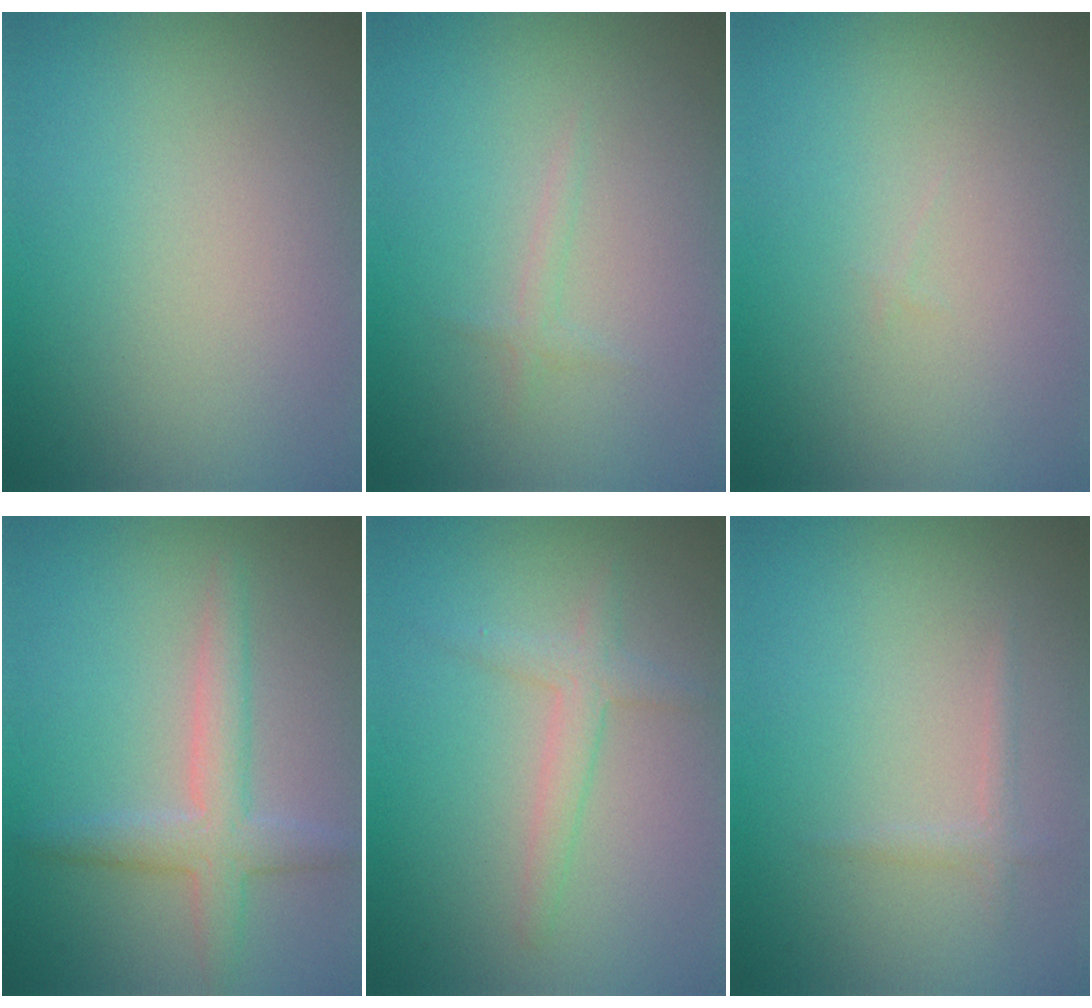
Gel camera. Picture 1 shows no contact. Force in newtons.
{"total": 0.8, "press": 0.8, "slide": 0.0}
{"total": 0.0}
{"total": 3.3, "press": 3.3, "slide": 0.2}
{"total": 2.0, "press": 2.0, "slide": 0.1}
{"total": 0.9, "press": 0.9, "slide": 0.0}